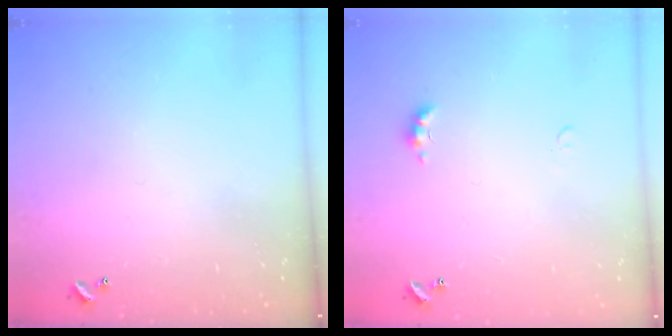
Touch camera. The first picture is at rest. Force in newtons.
{"total": 3.2, "press": 3.1, "slide": 0.6}